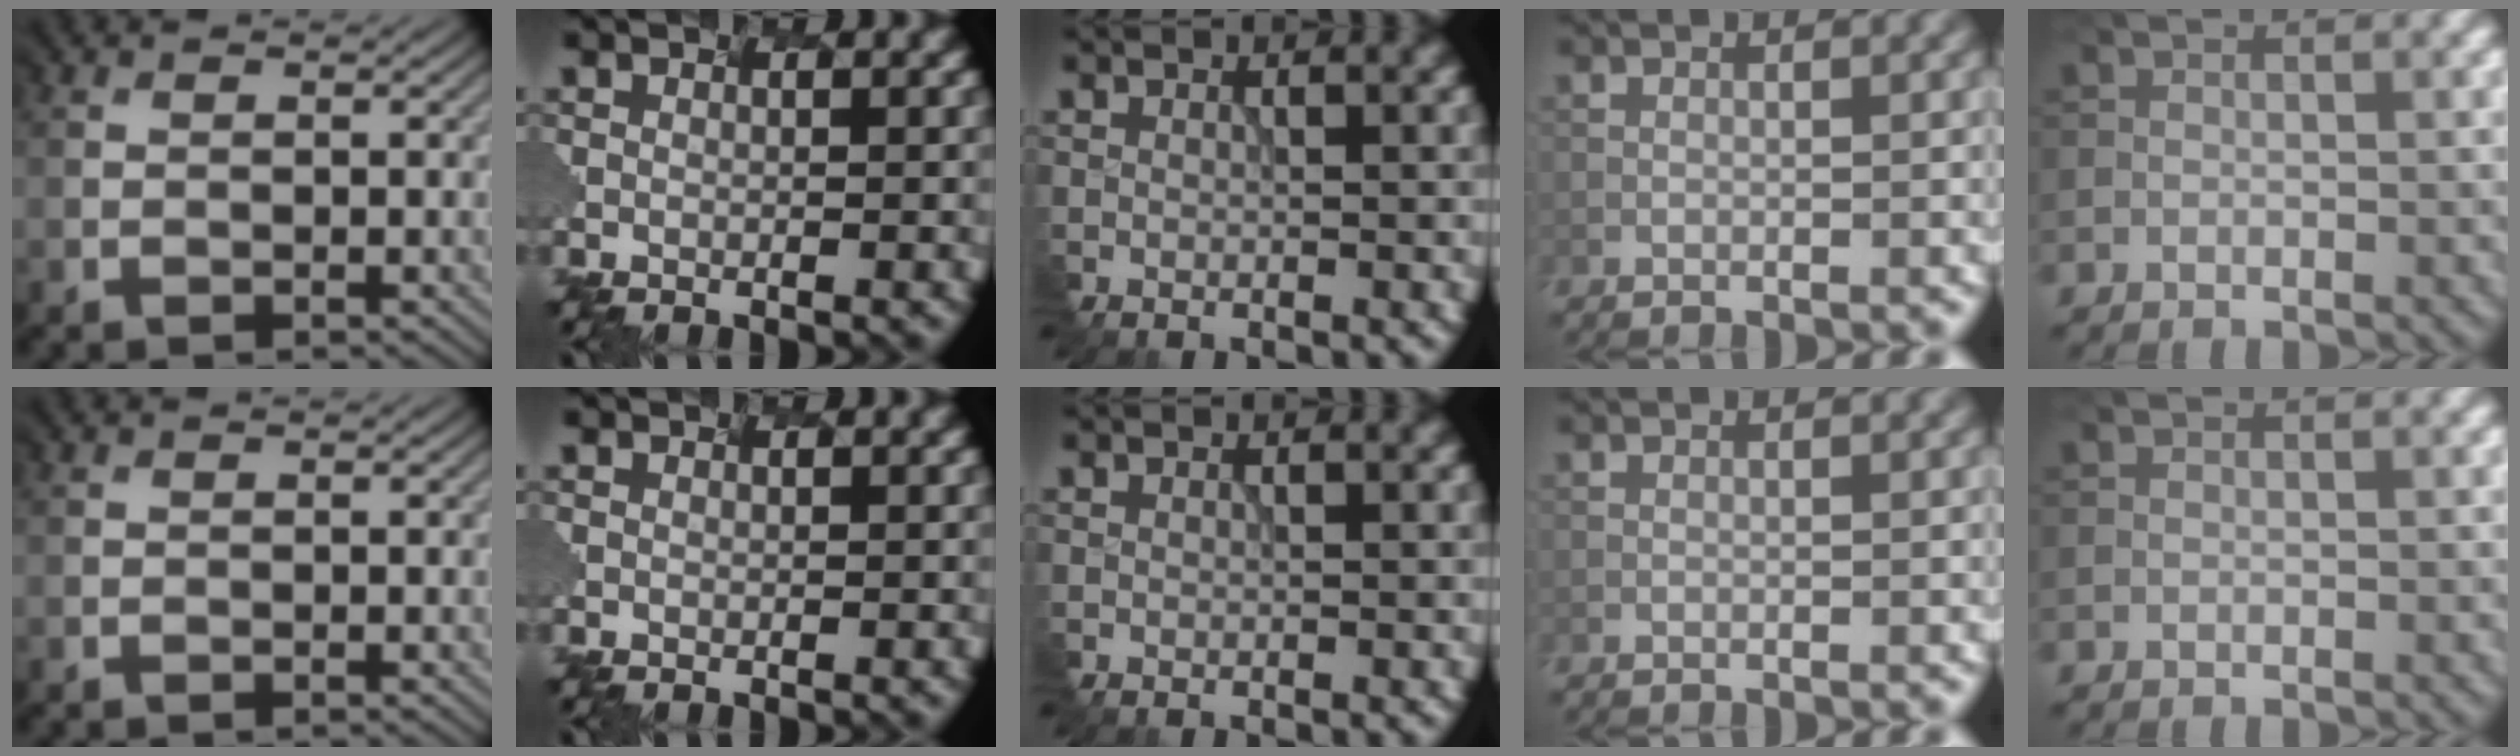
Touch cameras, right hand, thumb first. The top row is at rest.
{"index": {"total": 0.6, "force": [0.2, -0.2, -0.5], "torque": [-0.002, -0.004, 0.004]}}